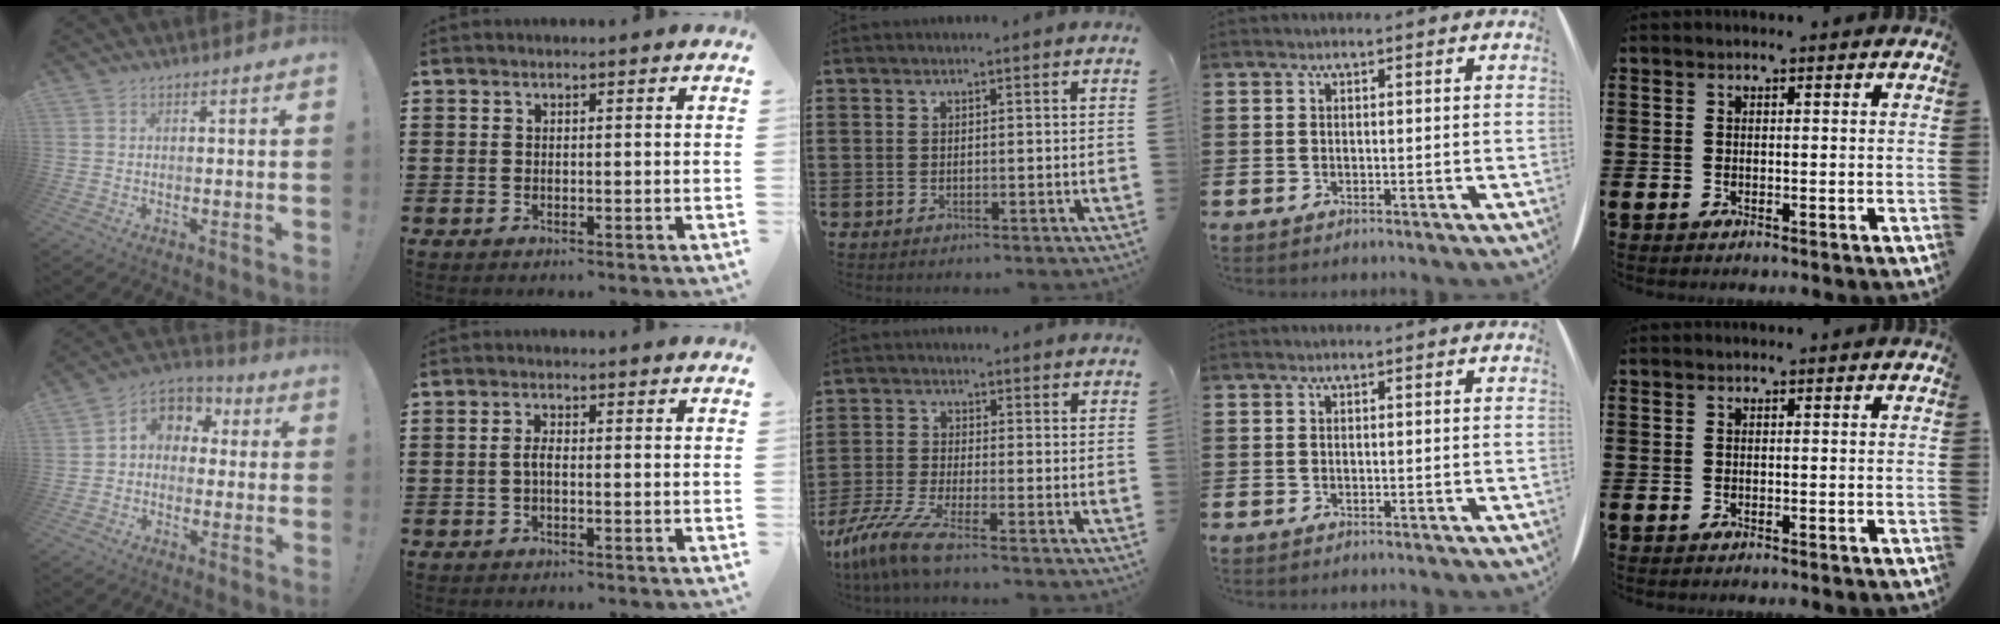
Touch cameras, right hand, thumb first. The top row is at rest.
{"thumb": {"total": 7.2, "force": [0.5, 6.3, 3.5], "torque": [-0.057, 0.008, 0.017]}, "index": {"total": 2.0, "force": [-0.5, 0.6, 1.9], "torque": [-0.042, -0.001, -0.012]}, "middle": {"total": 6.1, "force": [-4.6, 0.2, 4.0], "torque": [-0.108, -0.028, -0.095]}}